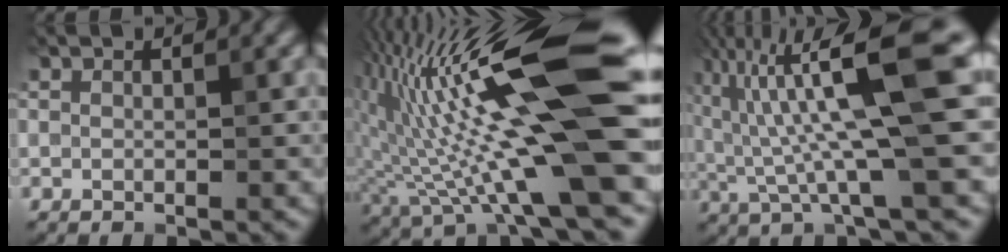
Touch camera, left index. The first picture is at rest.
{"total": 18.2, "force": [2.5, 3.6, 17.7], "torque": [-0.322, 0.012, 0.053]}
{"total": 13.0, "force": [2.6, 2.2, 12.6], "torque": [-0.220, 0.020, 0.055]}